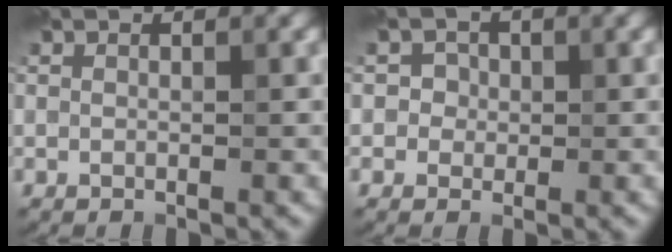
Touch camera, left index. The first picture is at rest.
{"total": 1.6, "force": [0.2, 1.5, 0.4], "torque": [0.011, 0.002, -0.003]}